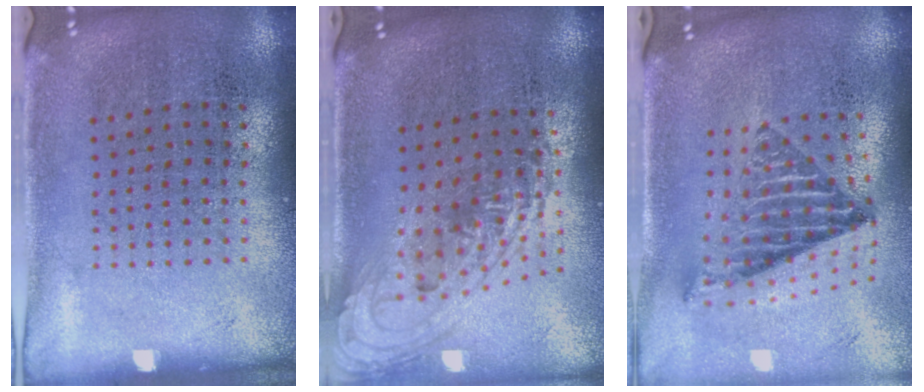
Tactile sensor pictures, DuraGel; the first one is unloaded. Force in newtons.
{"total": 1.7, "press": 1.3, "slide": 1.0}
{"total": 1.6, "press": 1.3, "slide": 1.0}